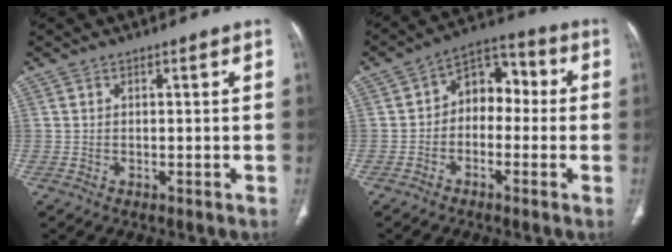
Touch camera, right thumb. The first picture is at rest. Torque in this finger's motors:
{"motor_torque": [0.24, 0.36, 0.46, -0.48, 0.15]}